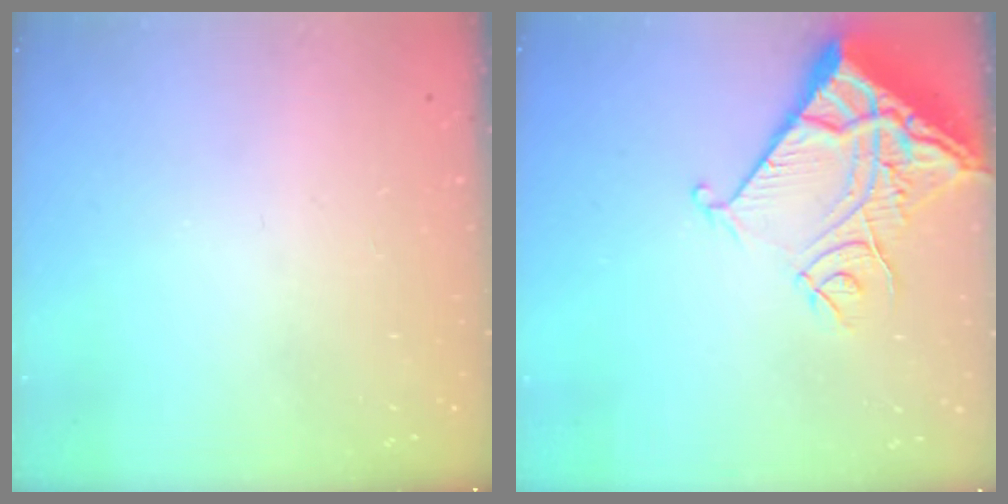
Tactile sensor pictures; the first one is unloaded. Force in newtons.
{"total": 12.8, "press": 12.7, "slide": 1.7}